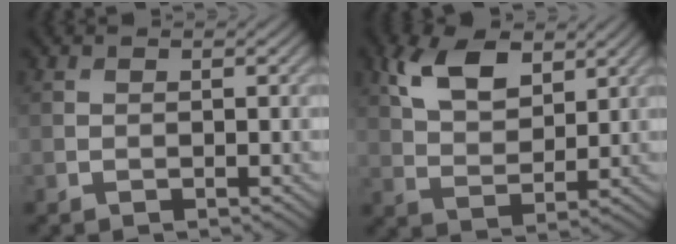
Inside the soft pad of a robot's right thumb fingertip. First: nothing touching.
{"total": 8.3, "force": [4.4, 4.5, 5.5], "torque": [-0.122, 0.003, 0.085]}